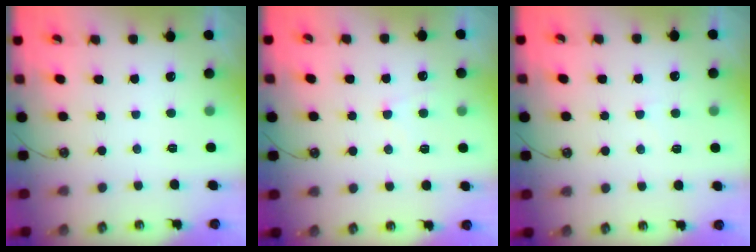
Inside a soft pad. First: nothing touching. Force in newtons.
{"total": 4.2, "press": 4.2, "slide": 0.5}
{"total": 5.4, "press": 5.3, "slide": 0.7}